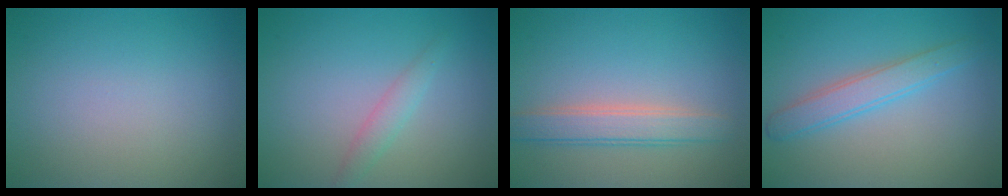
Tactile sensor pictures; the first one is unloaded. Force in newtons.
{"total": 1.5, "press": 1.5, "slide": 0.1}
{"total": 3.2, "press": 3.2, "slide": 0.2}
{"total": 2.8, "press": 2.8, "slide": 0.2}